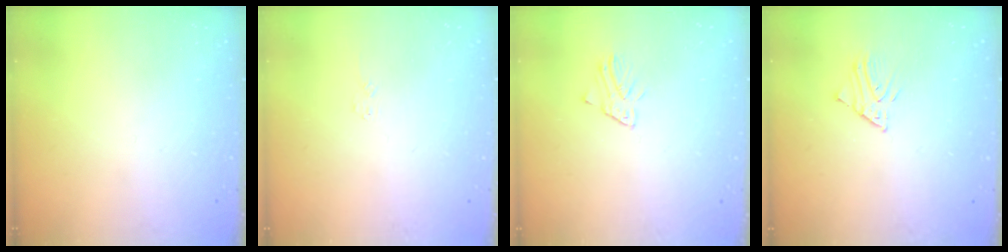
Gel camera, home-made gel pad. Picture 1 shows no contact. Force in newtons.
{"total": 3.7, "press": 3.7, "slide": 0.2}
{"total": 1.7, "press": 1.6, "slide": 0.1}
{"total": 2.5, "press": 2.5, "slide": 0.2}